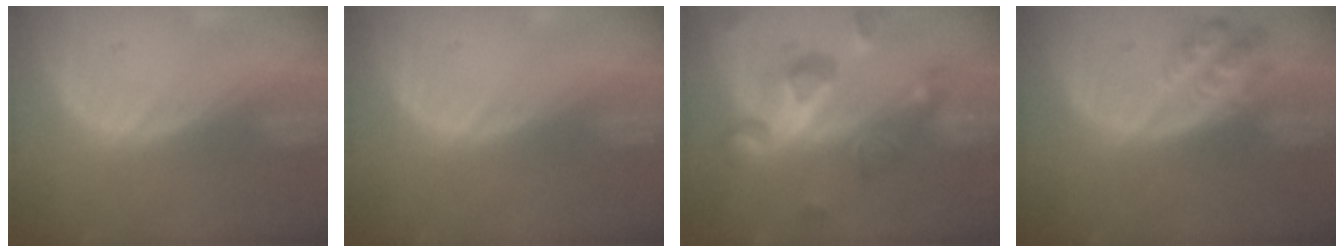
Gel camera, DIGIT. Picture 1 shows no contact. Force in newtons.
{"total": 0.0}
{"total": 10.4, "press": 9.3, "slide": 4.7}
{"total": 5.3, "press": 5.0, "slide": 1.9}